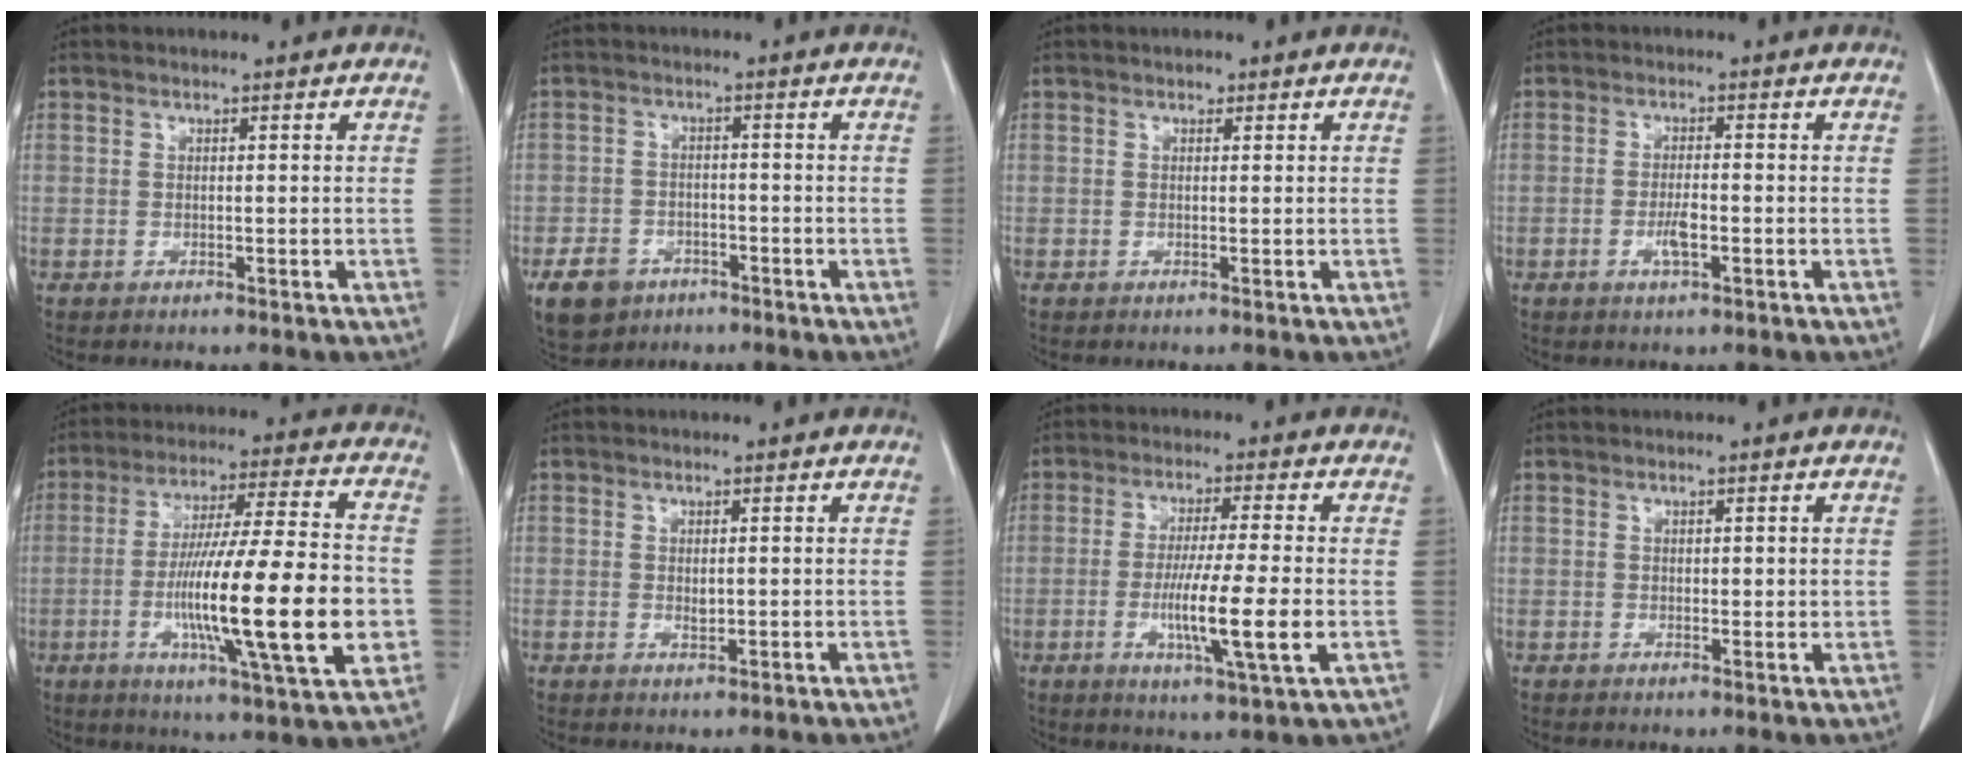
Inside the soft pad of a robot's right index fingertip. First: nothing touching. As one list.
[{"total": 6.2, "force": [-3.6, 4.6, 2.0], "torque": [-0.043, 0.003, -0.055]}, {"total": 0.7, "force": [0.4, 0.5, 0.2], "torque": [-0.002, -0.001, 0.003]}, {"total": 3.1, "force": [-1.0, 0.6, 2.8], "torque": [-0.055, -0.001, -0.015]}, {"total": 21.5, "force": [-4.1, 1.3, 21.0], "torque": [-0.336, -0.012, -0.064]}, {"total": 1.1, "force": [0.1, 0.6, 1.0], "torque": [-0.016, -0.003, 0.007]}, {"total": 10.4, "force": [-2.2, -0.3, 10.2], "torque": [-0.181, -0.021, -0.040]}, {"total": 1.3, "force": [0.4, 0.7, 1.0], "torque": [-0.012, -0.002, 0.005]}]